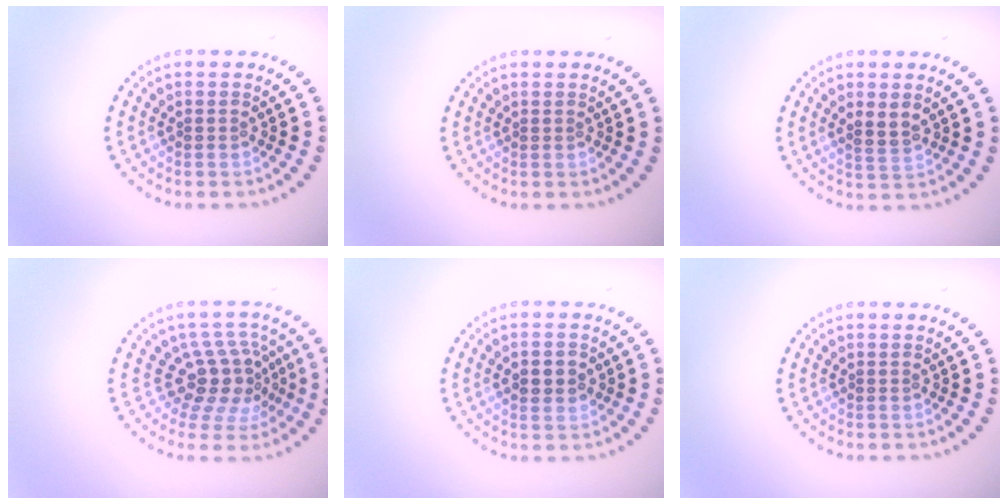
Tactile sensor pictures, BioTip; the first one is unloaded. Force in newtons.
{"total": 0.0}
{"total": 1.8, "press": 1.7, "slide": 0.6}
{"total": 4.2, "press": 3.1, "slide": 2.8}
{"total": 2.4, "press": 2.4, "slide": 0.1}
{"total": 0.0}